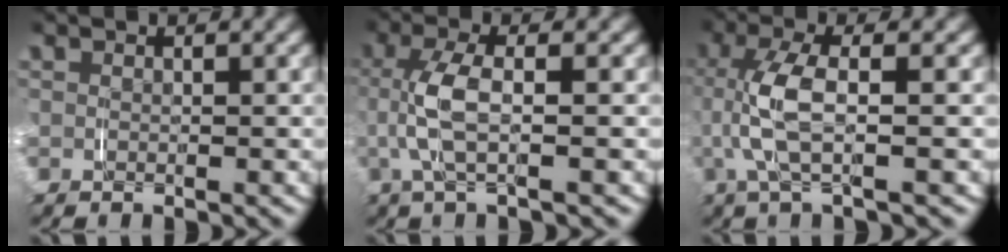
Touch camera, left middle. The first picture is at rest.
{"total": 4.5, "force": [0.3, 1.1, 4.3], "torque": [-0.109, 0.004, 0.004]}
{"total": 5.3, "force": [0.5, 1.4, 5.1], "torque": [-0.126, 0.006, 0.007]}